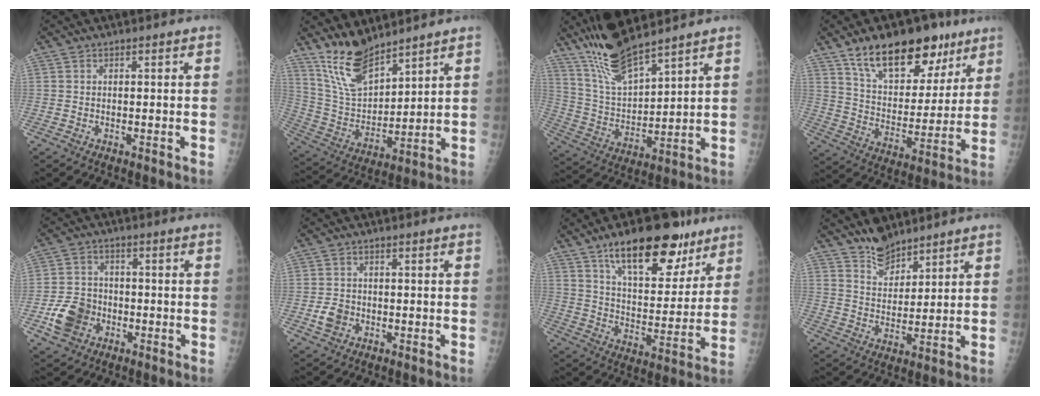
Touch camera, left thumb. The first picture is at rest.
{"total": 11.6, "force": [9.7, 3.9, 5.0], "torque": [-0.076, -0.062, 0.204]}
{"total": 13.5, "force": [11.1, 2.6, 7.2], "torque": [-0.128, -0.055, 0.225]}
{"total": 20.0, "force": [12.7, 10.4, 11.5], "torque": [-0.129, -0.051, 0.212]}
{"total": 8.6, "force": [-3.0, 7.0, 4.0], "torque": [-0.057, 0.017, -0.053]}
{"total": 3.6, "force": [-1.0, 2.9, 1.8], "torque": [-0.026, 0.004, -0.016]}
{"total": 19.8, "force": [12.5, 8.7, 12.7], "torque": [-0.145, -0.052, 0.202]}
{"total": 6.5, "force": [5.7, 2.8, 1.7], "torque": [-0.005, -0.047, 0.109]}